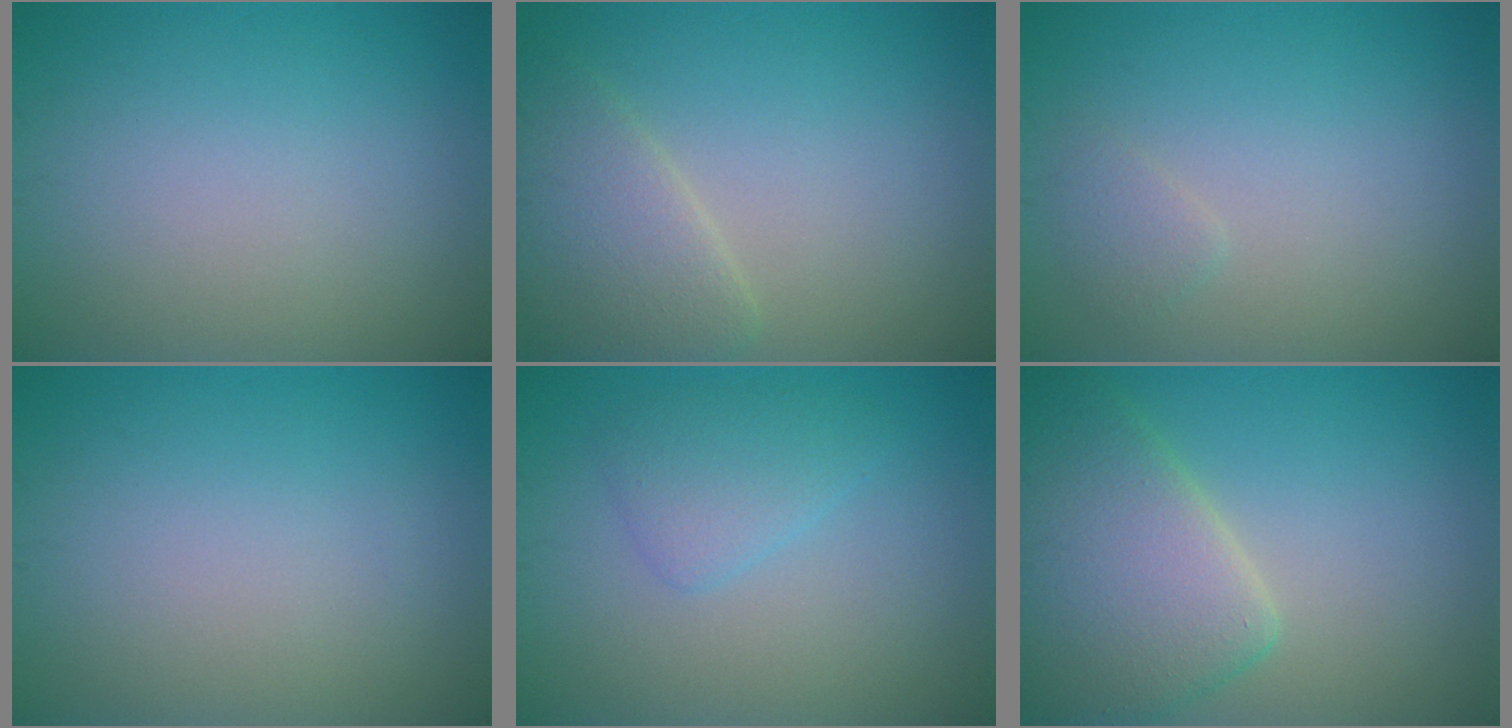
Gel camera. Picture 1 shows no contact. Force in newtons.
{"total": 4.0, "press": 4.0, "slide": 0.1}
{"total": 1.1, "press": 1.1, "slide": 0.1}
{"total": 0.0}
{"total": 2.4, "press": 2.4, "slide": 0.1}
{"total": 7.4, "press": 7.4, "slide": 0.4}